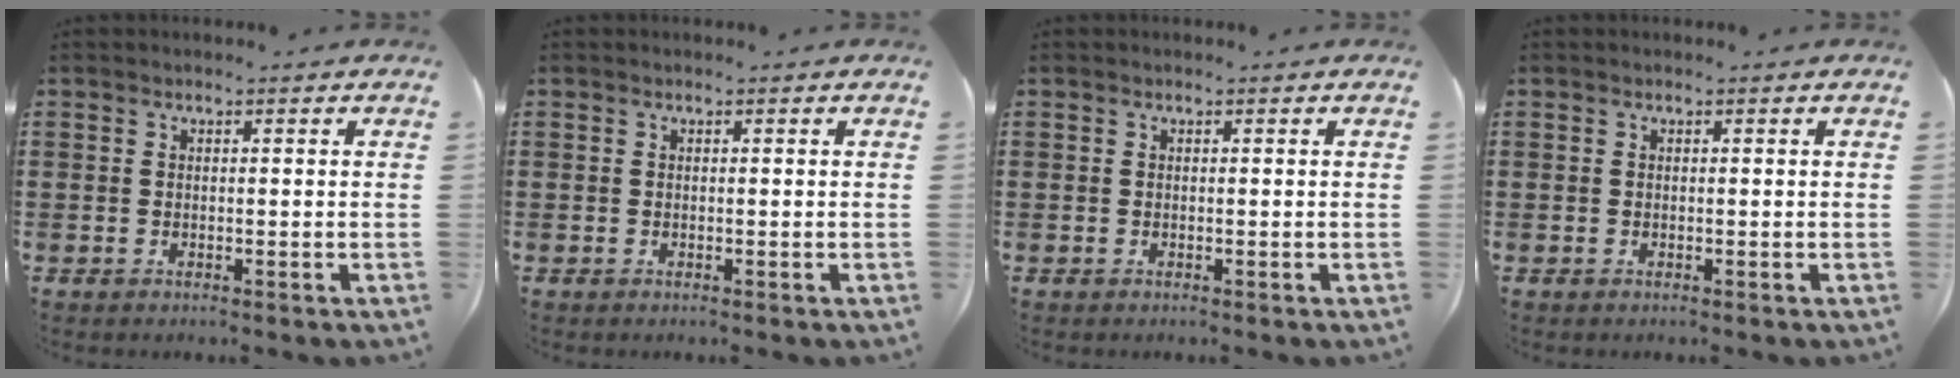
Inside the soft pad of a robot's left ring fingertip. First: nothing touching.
{"total": 0.0}
{"total": 0.0}
{"total": 0.0}